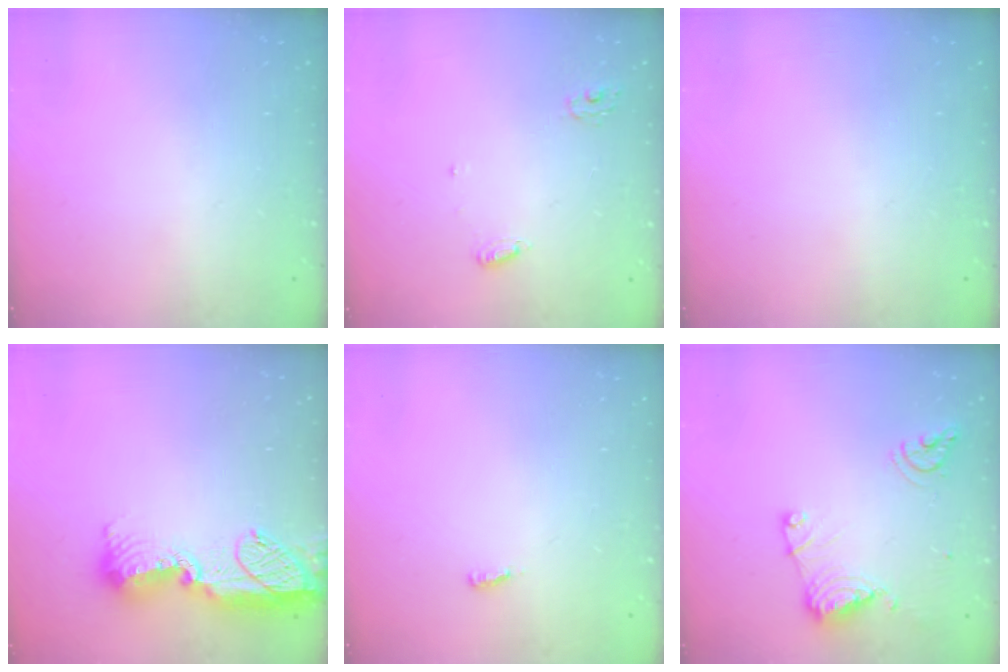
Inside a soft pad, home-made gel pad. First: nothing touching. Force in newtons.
{"total": 4.7, "press": 4.7, "slide": 0.4}
{"total": 0.0}
{"total": 17.2, "press": 16.2, "slide": 5.8}
{"total": 2.6, "press": 2.4, "slide": 1.0}
{"total": 11.9, "press": 11.9, "slide": 1.3}